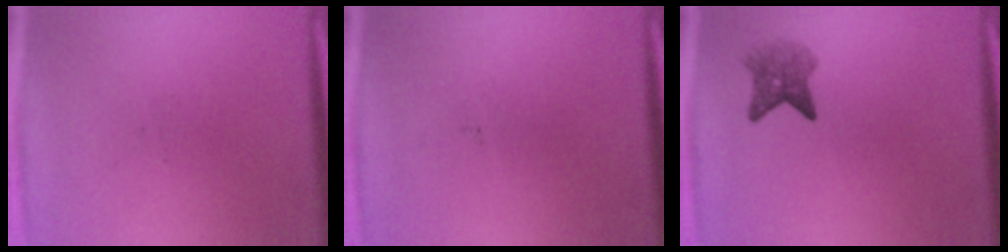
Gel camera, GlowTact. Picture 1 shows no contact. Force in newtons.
{"total": 0.0}
{"total": 3.5}